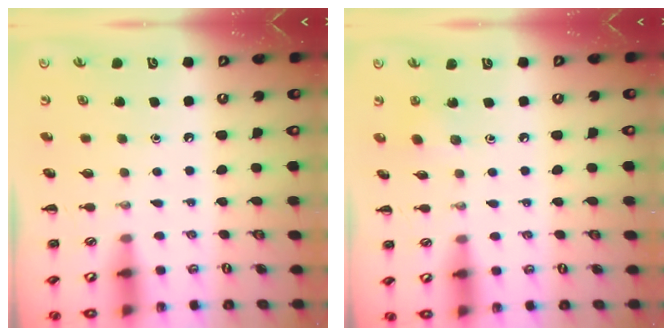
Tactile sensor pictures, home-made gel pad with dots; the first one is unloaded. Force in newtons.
{"total": 2.4, "press": 2.3, "slide": 0.7}